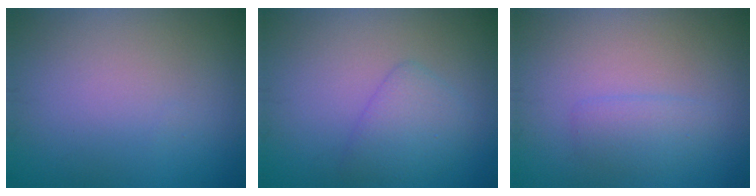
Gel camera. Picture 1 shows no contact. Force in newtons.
{"total": 2.7, "press": 2.7, "slide": 0.1}
{"total": 1.7, "press": 1.7, "slide": 0.0}